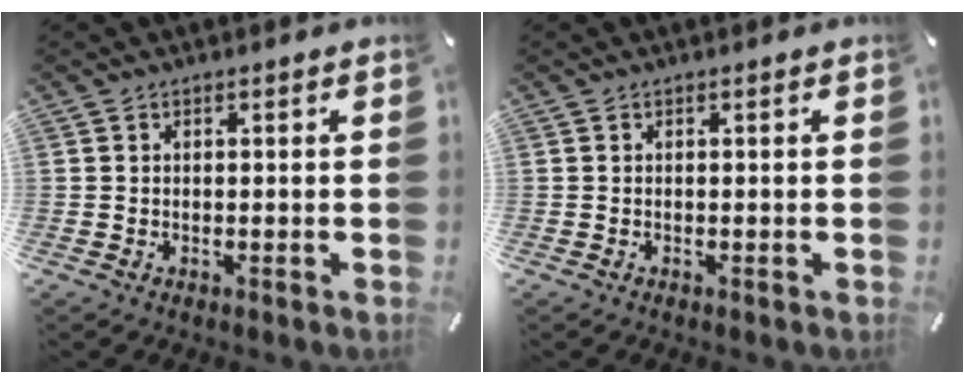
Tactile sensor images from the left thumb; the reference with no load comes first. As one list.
[{"total": 0.0}]